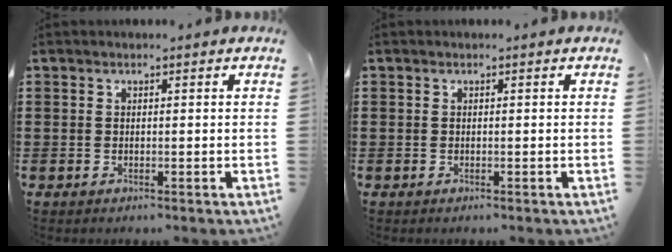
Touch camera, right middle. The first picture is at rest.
{"total": 0.0}